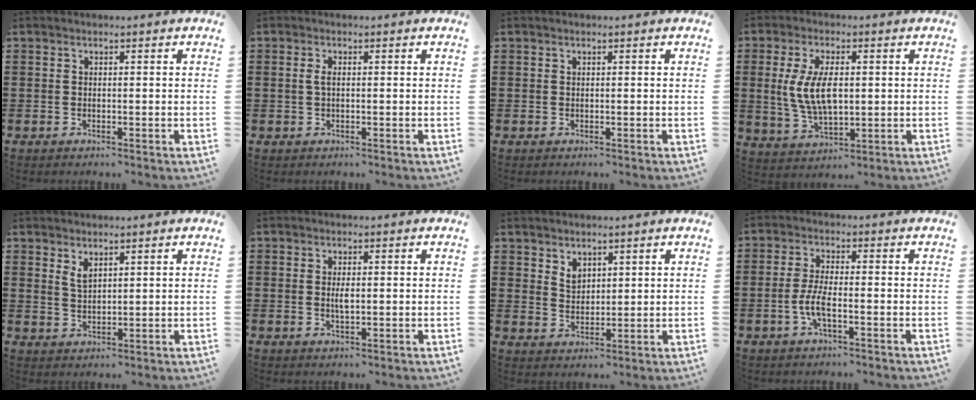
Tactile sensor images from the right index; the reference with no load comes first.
{"total": 1.4, "force": [0.0, 0.6, 1.3], "torque": [-0.034, 0.000, -0.004]}
{"total": 0.0}
{"total": 7.8, "force": [0.6, 3.7, 6.9], "torque": [-0.146, 0.008, 0.007]}
{"total": 2.3, "force": [1.6, 1.0, 1.3], "torque": [-0.029, 0.003, 0.030]}
{"total": 2.1, "force": [0.1, 0.6, 2.0], "torque": [-0.040, 0.001, -0.001]}
{"total": 3.0, "force": [2.1, 1.9, 0.8], "torque": [-0.015, 0.002, 0.038]}
{"total": 4.2, "force": [-1.5, 0.9, 3.9], "torque": [-0.087, -0.005, -0.034]}